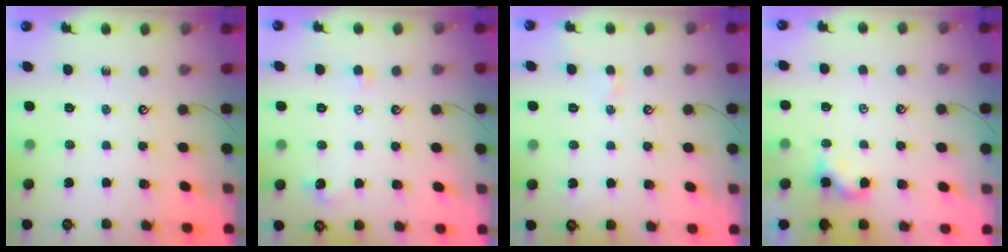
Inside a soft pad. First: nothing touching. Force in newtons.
{"total": 1.0, "press": 0.8, "slide": 0.6}
{"total": 1.0, "press": 0.9, "slide": 0.5}
{"total": 1.2, "press": 1.1, "slide": 0.1}